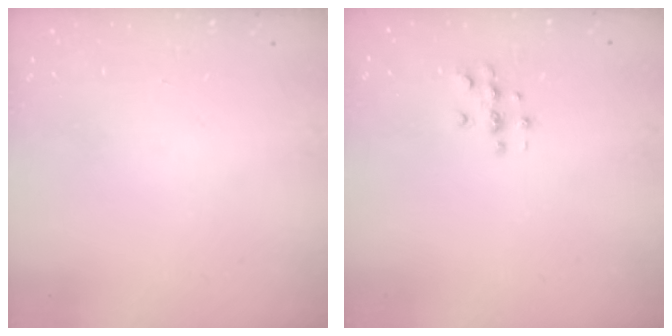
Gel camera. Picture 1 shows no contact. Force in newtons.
{"total": 3.6, "press": 3.6, "slide": 0.5}